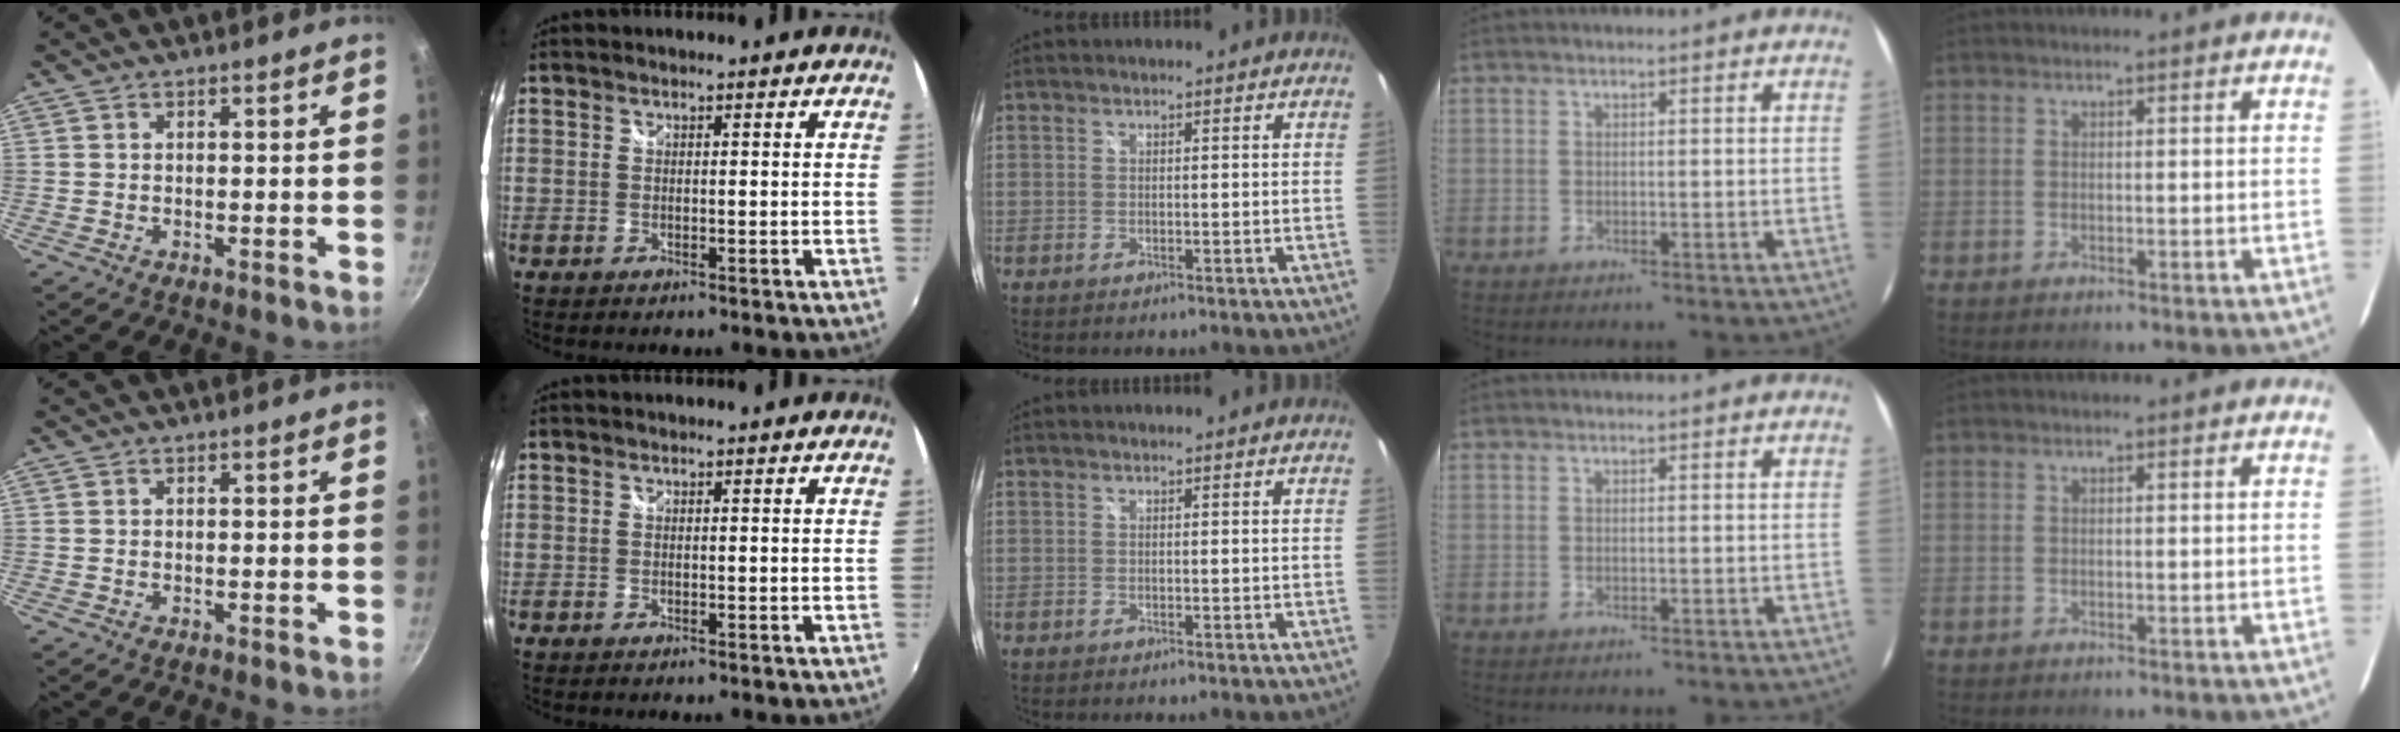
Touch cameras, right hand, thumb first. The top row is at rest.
{}